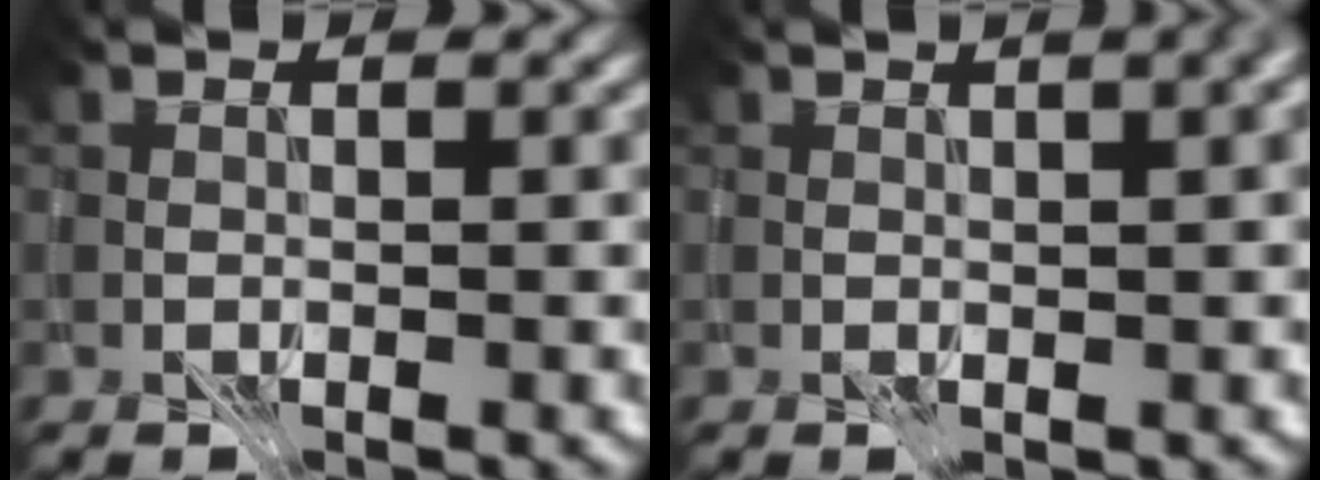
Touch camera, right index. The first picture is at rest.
{"total": 5.3, "force": [1.5, 2.4, 4.5], "torque": [-0.020, 0.030, -0.004]}